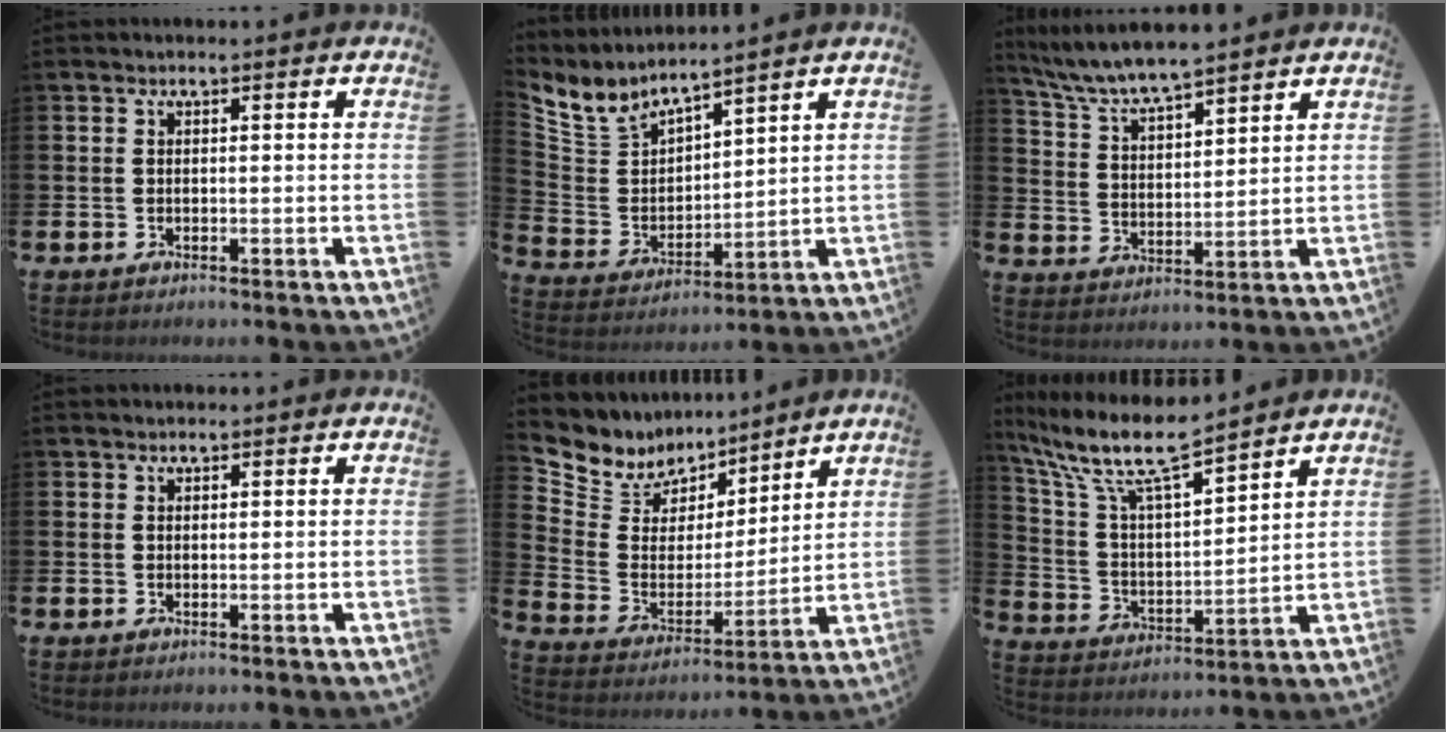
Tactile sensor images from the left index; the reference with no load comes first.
{"total": 5.9, "force": [5.4, 1.8, 1.3], "torque": [-0.065, -0.034, 0.093]}
{"total": 6.8, "force": [6.5, 0.5, 1.9], "torque": [-0.067, -0.032, 0.116]}
{"total": 0.6, "force": [0.5, 0.3, 0.0], "torque": [0.008, 0.000, 0.008]}
{"total": 7.2, "force": [6.3, 3.5, -0.4], "torque": [-0.054, -0.053, 0.115]}
{"total": 10.3, "force": [8.9, 1.8, 5.0], "torque": [-0.140, -0.047, 0.153]}